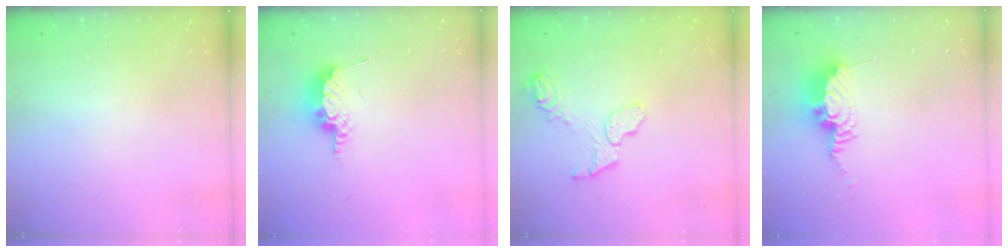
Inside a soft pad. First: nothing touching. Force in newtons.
{"total": 7.7, "press": 7.5, "slide": 1.9}
{"total": 9.0, "press": 9.0, "slide": 0.6}
{"total": 9.9, "press": 9.8, "slide": 0.9}